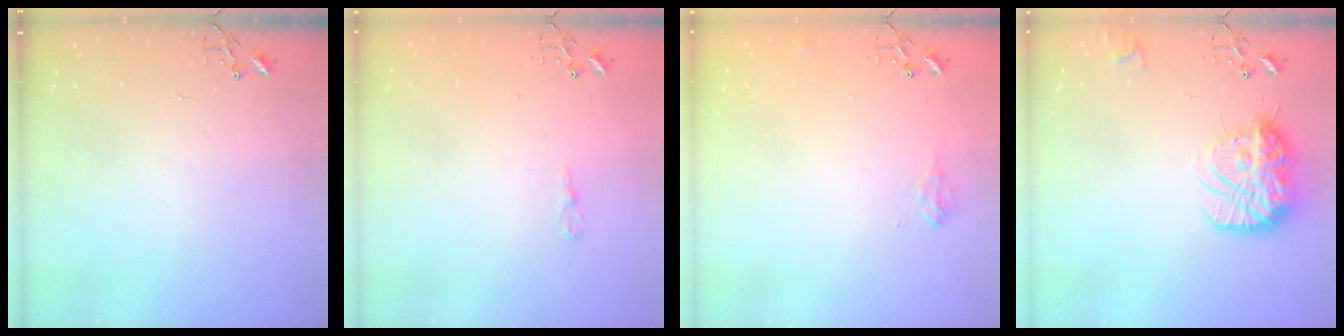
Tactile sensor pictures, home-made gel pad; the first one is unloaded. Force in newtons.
{"total": 3.6, "press": 3.6, "slide": 0.4}
{"total": 7.2, "press": 7.1, "slide": 0.9}
{"total": 16.5, "press": 16.5, "slide": 1.4}